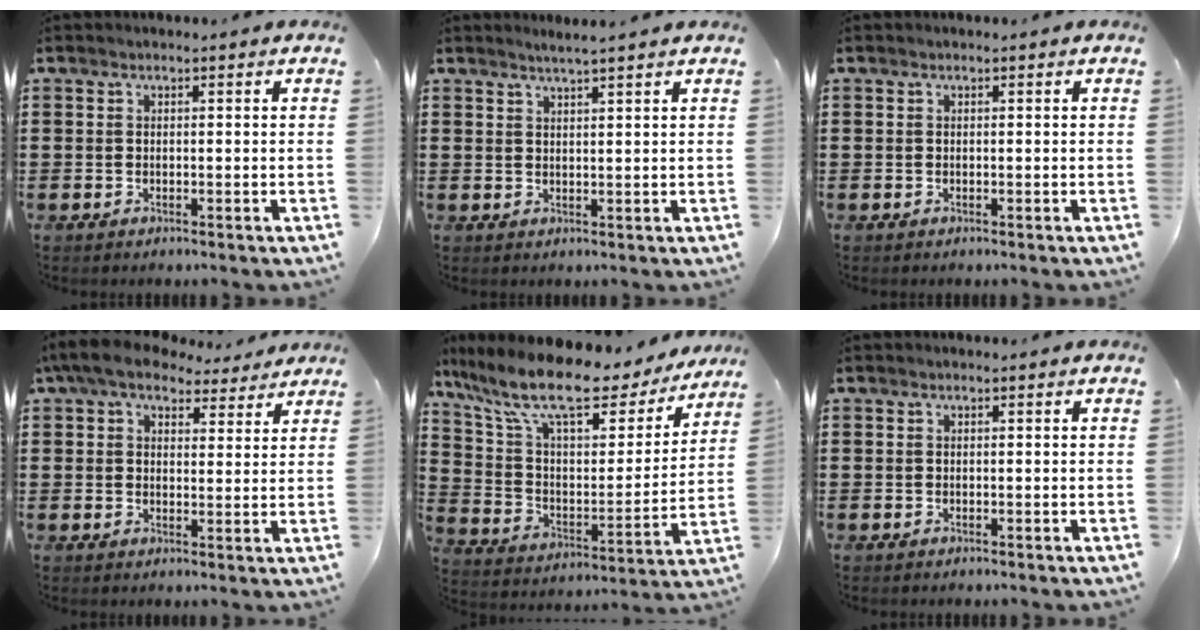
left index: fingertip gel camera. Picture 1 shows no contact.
{"total": 2.2, "force": [2.0, -0.4, 0.8], "torque": [-0.018, 0.000, 0.038]}
{"total": 0.0}
{"total": 7.0, "force": [5.6, 2.6, 3.1], "torque": [-0.074, -0.009, 0.102]}
{"total": 13.2, "force": [10.4, 3.2, 7.4], "torque": [-0.170, -0.065, 0.175]}
{"total": 0.0}